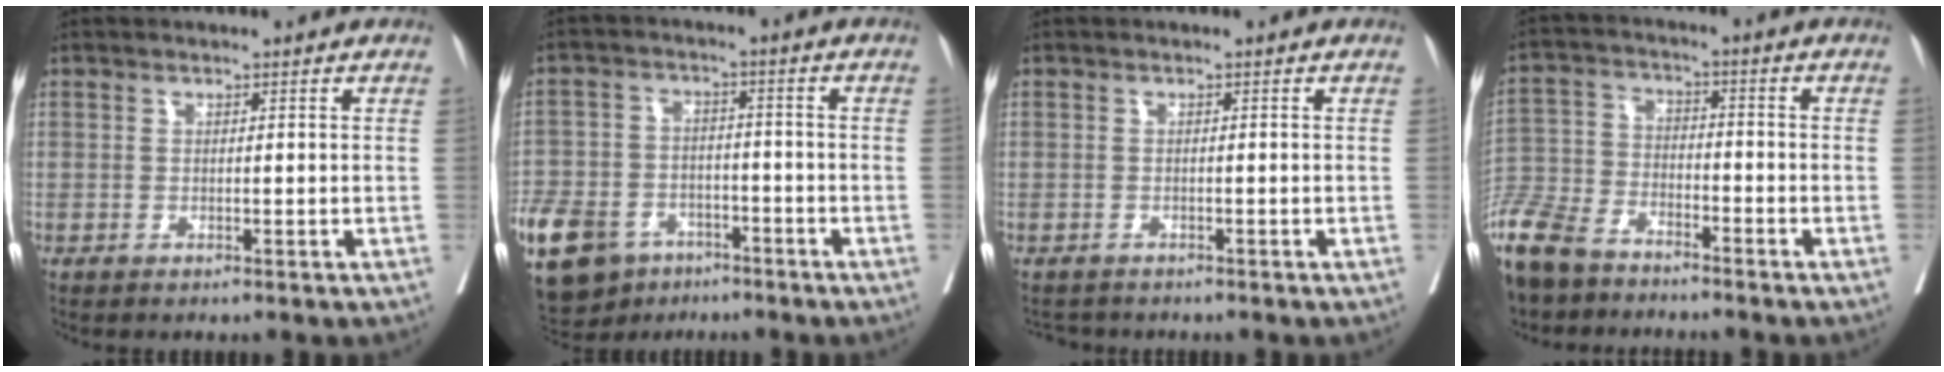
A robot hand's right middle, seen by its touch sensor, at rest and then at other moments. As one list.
[{"total": 19.5, "force": [-11.6, 12.7, 9.2], "torque": [-0.265, -0.017, -0.186]}, {"total": 1.8, "force": [-1.7, 0.7, -0.2], "torque": [-0.002, -0.006, -0.029]}, {"total": 13.7, "force": [-11.2, 5.2, 5.9], "torque": [-0.140, -0.019, -0.211]}]